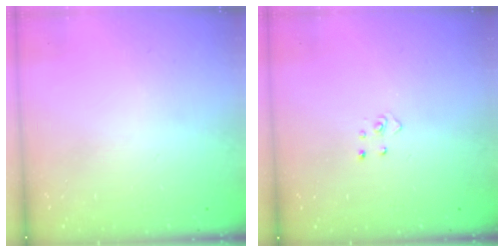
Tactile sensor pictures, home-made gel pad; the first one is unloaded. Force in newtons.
{"total": 3.2, "press": 3.2, "slide": 0.2}